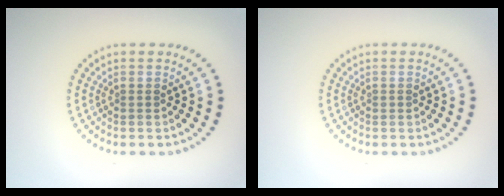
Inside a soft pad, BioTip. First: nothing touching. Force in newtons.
{"total": 0.0}